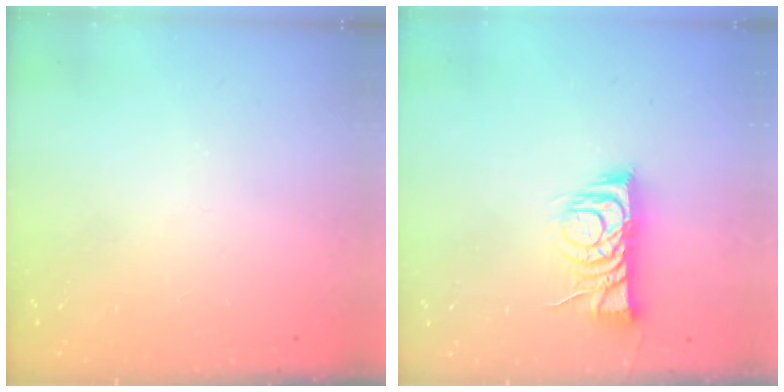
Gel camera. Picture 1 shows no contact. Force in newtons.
{"total": 9.2, "press": 9.2, "slide": 0.3}